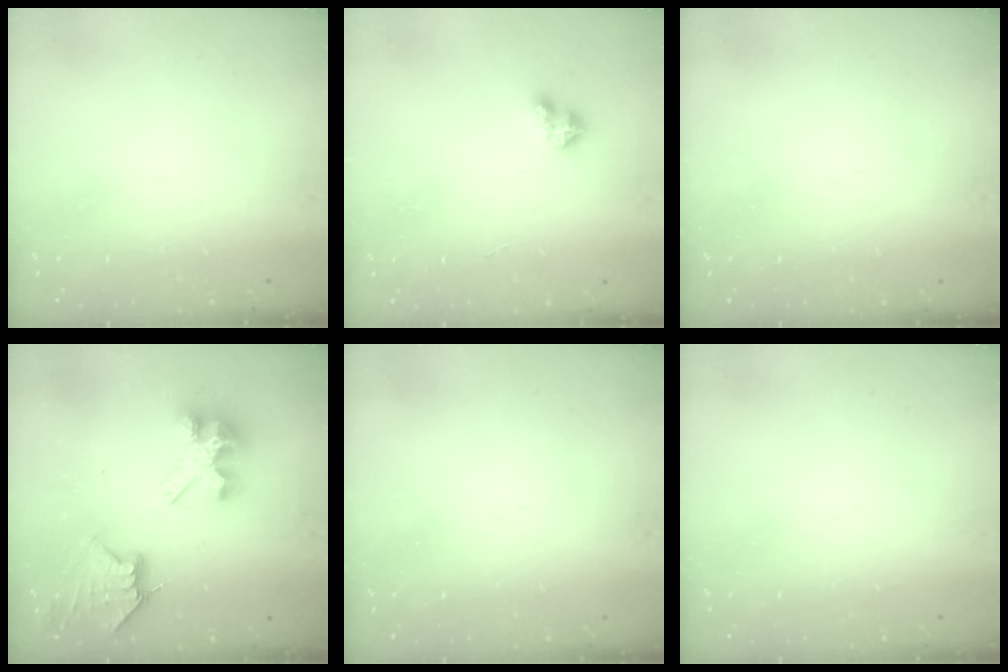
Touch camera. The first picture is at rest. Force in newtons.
{"total": 2.8, "press": 2.8, "slide": 0.2}
{"total": 0.7, "press": 0.6, "slide": 0.4}
{"total": 10.3, "press": 10.2, "slide": 1.1}
{"total": 0.7, "press": 0.6, "slide": 0.4}
{"total": 0.0}